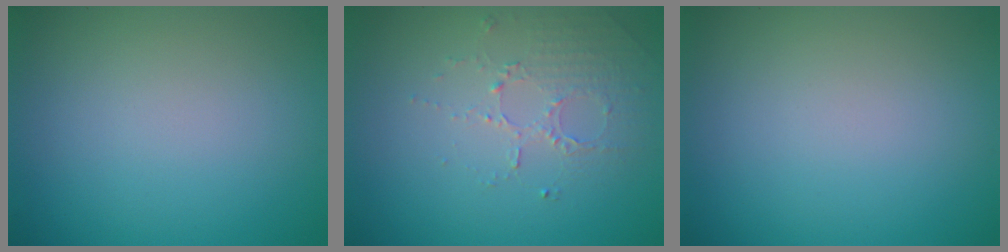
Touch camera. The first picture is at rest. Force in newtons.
{"total": 1.7, "press": 1.2, "slide": 1.2}
{"total": 0.0}